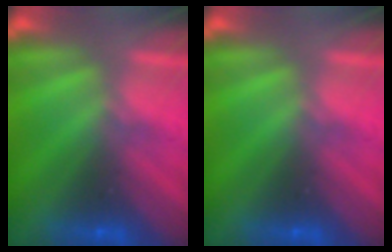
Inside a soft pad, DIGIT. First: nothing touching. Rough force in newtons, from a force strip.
{"total": 0.0}